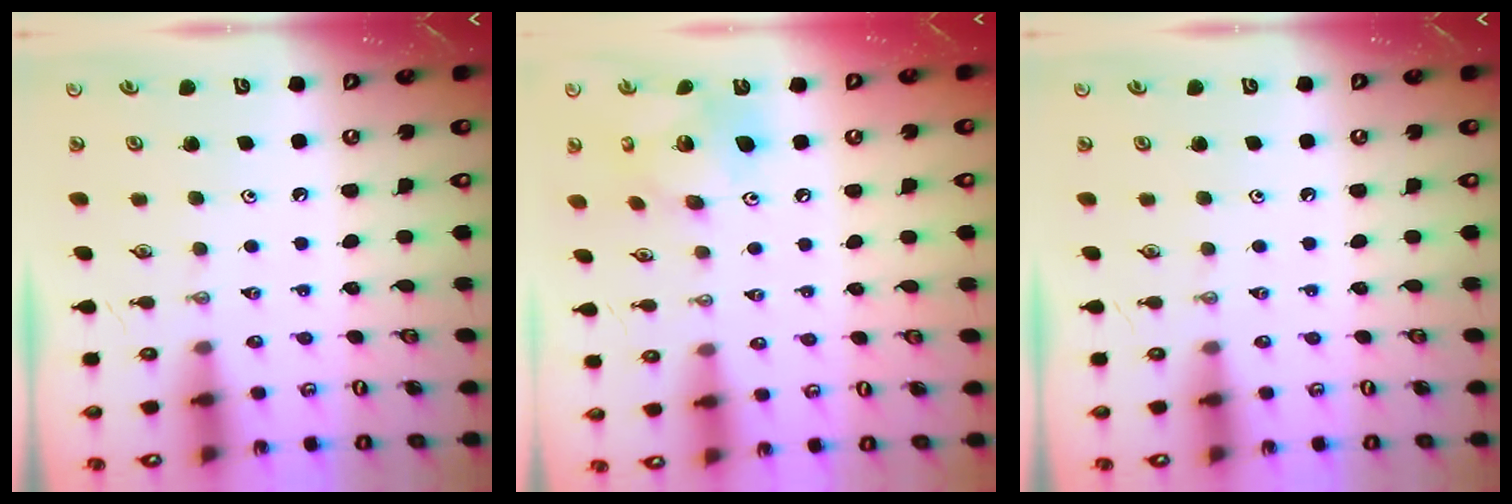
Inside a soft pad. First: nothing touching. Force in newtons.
{"total": 13.4, "press": 13.3, "slide": 1.3}
{"total": 0.0}